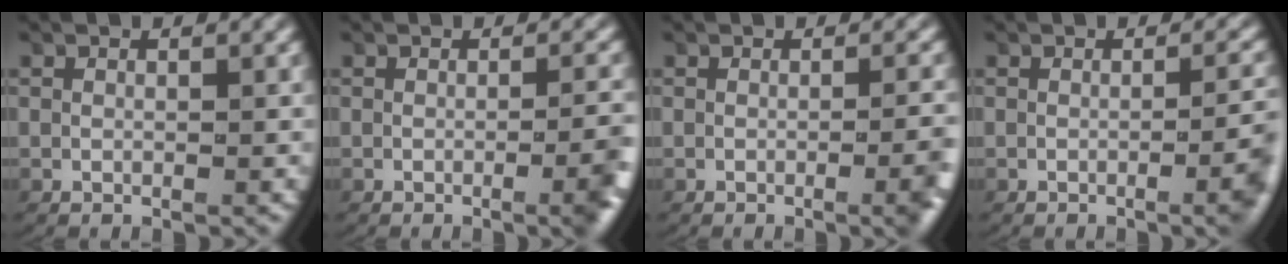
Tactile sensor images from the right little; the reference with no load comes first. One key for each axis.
{"total": 2.7, "fx": -0.8, "fy": 0.3, "fz": 2.6, "tx": -0.026, "ty": 0.005, "tz": -0.017}
{"total": 2.3, "fx": -0.7, "fy": 0.1, "fz": 2.1, "tx": -0.022, "ty": 0.005, "tz": -0.015}
{"total": 3.4, "fx": -0.9, "fy": 0.6, "fz": 3.2, "tx": -0.033, "ty": 0.004, "tz": -0.017}